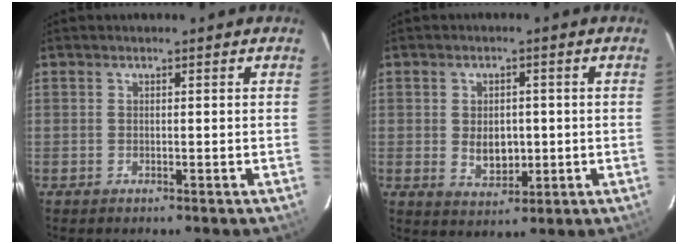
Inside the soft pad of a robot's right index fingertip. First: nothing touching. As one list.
[{"total": 5.8, "force": [-0.3, 4.1, 4.1], "torque": [-0.069, -0.005, 0.005]}]